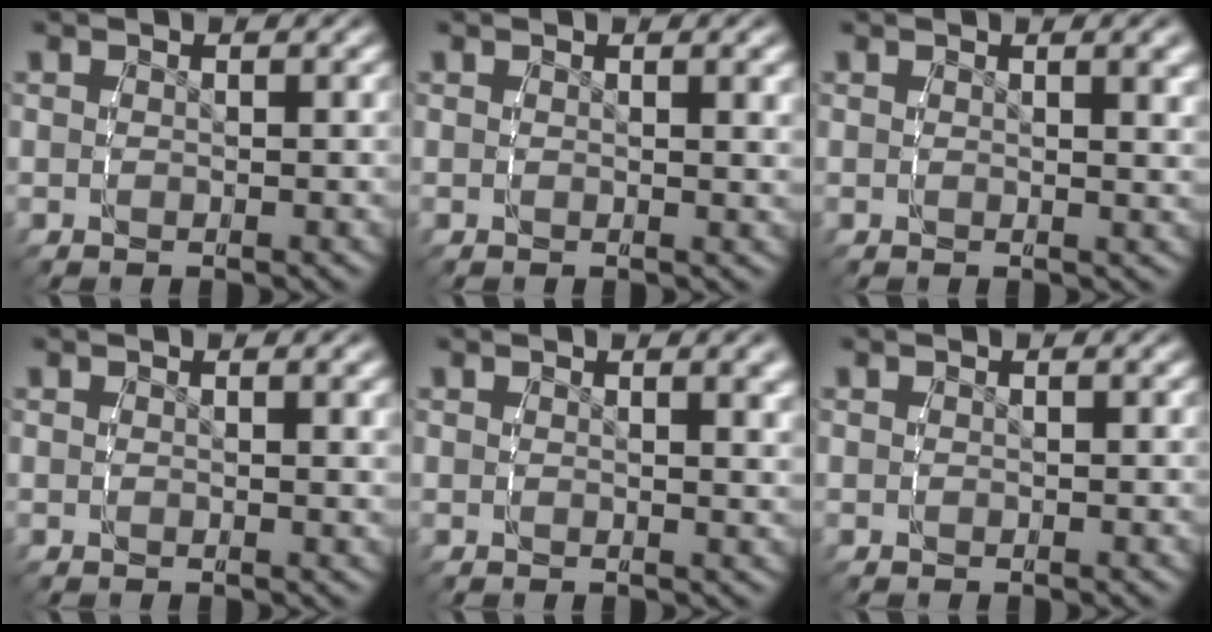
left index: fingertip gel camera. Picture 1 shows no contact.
{"total": 0.9, "force": [0.5, -0.4, 0.6], "torque": [-0.009, -0.005, 0.009]}
{"total": 1.4, "force": [0.8, -0.4, 1.1], "torque": [-0.013, -0.006, 0.015]}
{"total": 0.8, "force": [0.4, -0.4, 0.6], "torque": [-0.009, -0.004, 0.009]}
{"total": 1.5, "force": [0.9, -0.4, 1.1], "torque": [-0.013, -0.006, 0.017]}
{"total": 0.0}